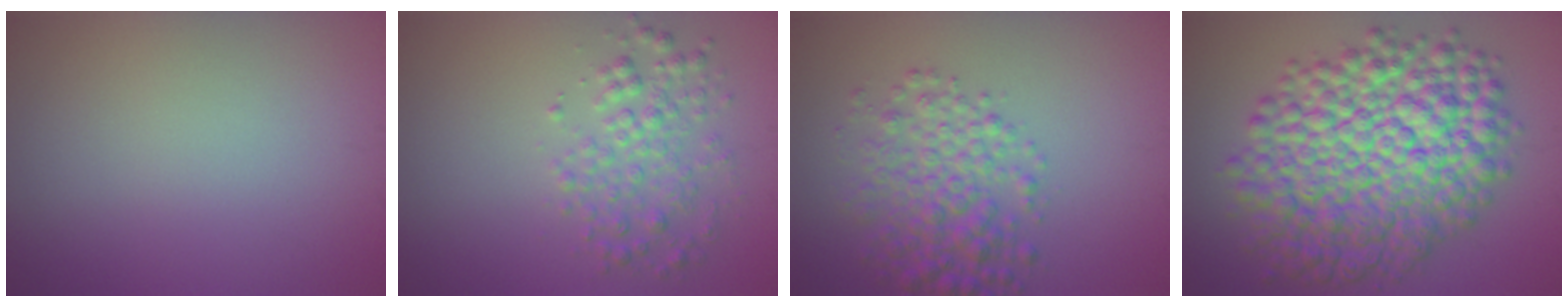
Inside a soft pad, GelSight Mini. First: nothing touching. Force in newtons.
{"total": 3.0, "press": 3.0, "slide": 0.0}
{"total": 4.9, "press": 4.9, "slide": 0.1}
{"total": 12.5, "press": 12.5, "slide": 0.3}